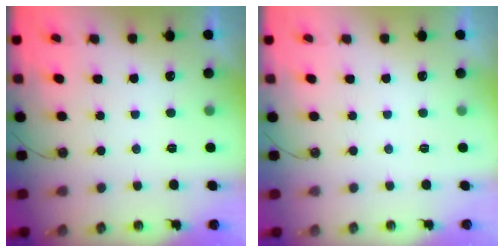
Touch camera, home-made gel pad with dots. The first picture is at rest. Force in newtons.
{"total": 0.0}